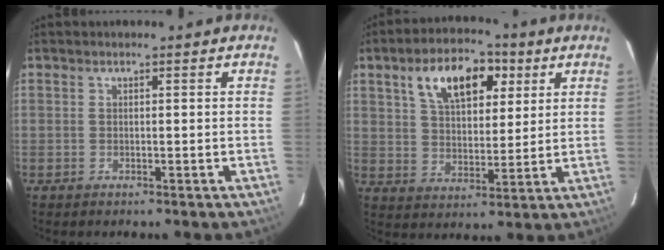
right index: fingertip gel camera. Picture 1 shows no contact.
{"total": 13.2, "force": [6.4, 7.0, 9.2], "torque": [-0.155, 0.028, 0.107]}